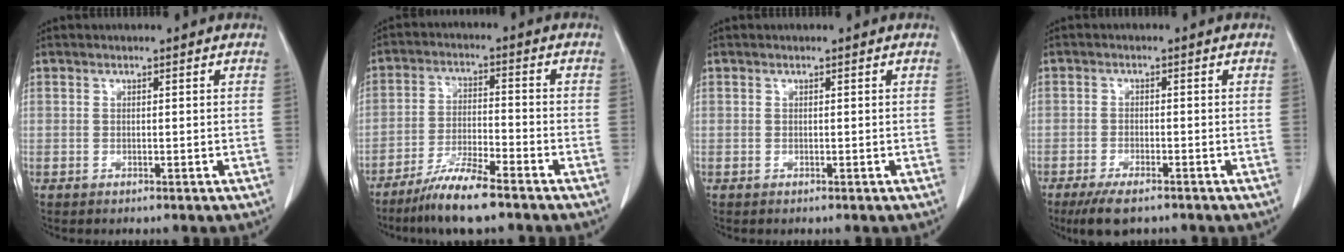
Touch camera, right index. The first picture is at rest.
{"total": 8.3, "force": [-6.4, 0.5, 5.3], "torque": [-0.105, -0.022, -0.121]}
{"total": 0.0}
{"total": 5.6, "force": [-4.2, 1.6, 3.4], "torque": [-0.063, -0.010, -0.068]}